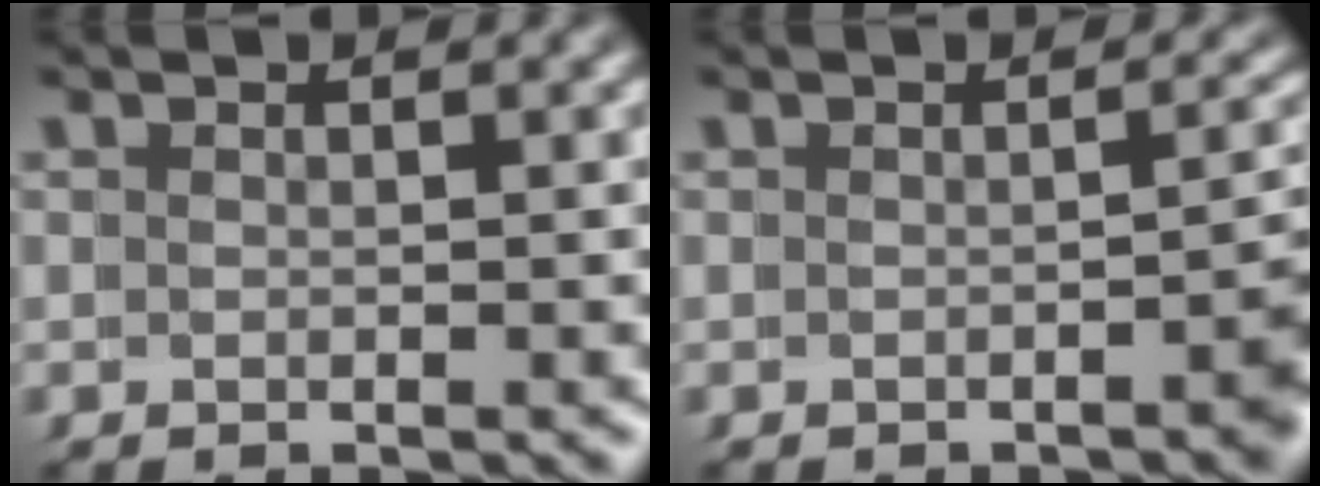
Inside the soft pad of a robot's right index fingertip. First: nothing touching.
{"total": 2.5, "force": [-1.2, 0.6, 2.1], "torque": [-0.003, 0.003, -0.021]}